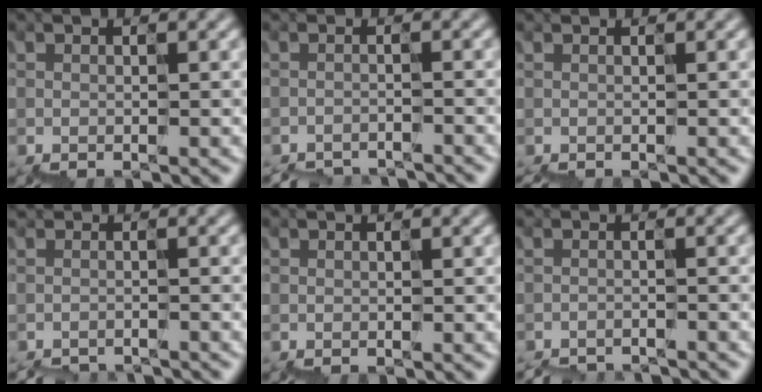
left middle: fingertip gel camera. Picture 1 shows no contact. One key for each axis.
{"total": 3.7, "fx": -3.5, "fy": -0.5, "fz": -1.1, "tx": -0.002, "ty": -0.019, "tz": -0.048}
{"total": 0.9, "fx": 0.0, "fy": 0.6, "fz": 0.7, "tx": 0.000, "ty": 0.005, "tz": -0.001}
{"total": 2.9, "fx": -2.6, "fy": -0.5, "fz": -1.2, "tx": 0.003, "ty": -0.017, "tz": -0.031}
{"total": 0.0}
{"total": 3.5, "fx": -3.3, "fy": -0.4, "fz": -0.9, "tx": 0.002, "ty": -0.017, "tz": -0.045}